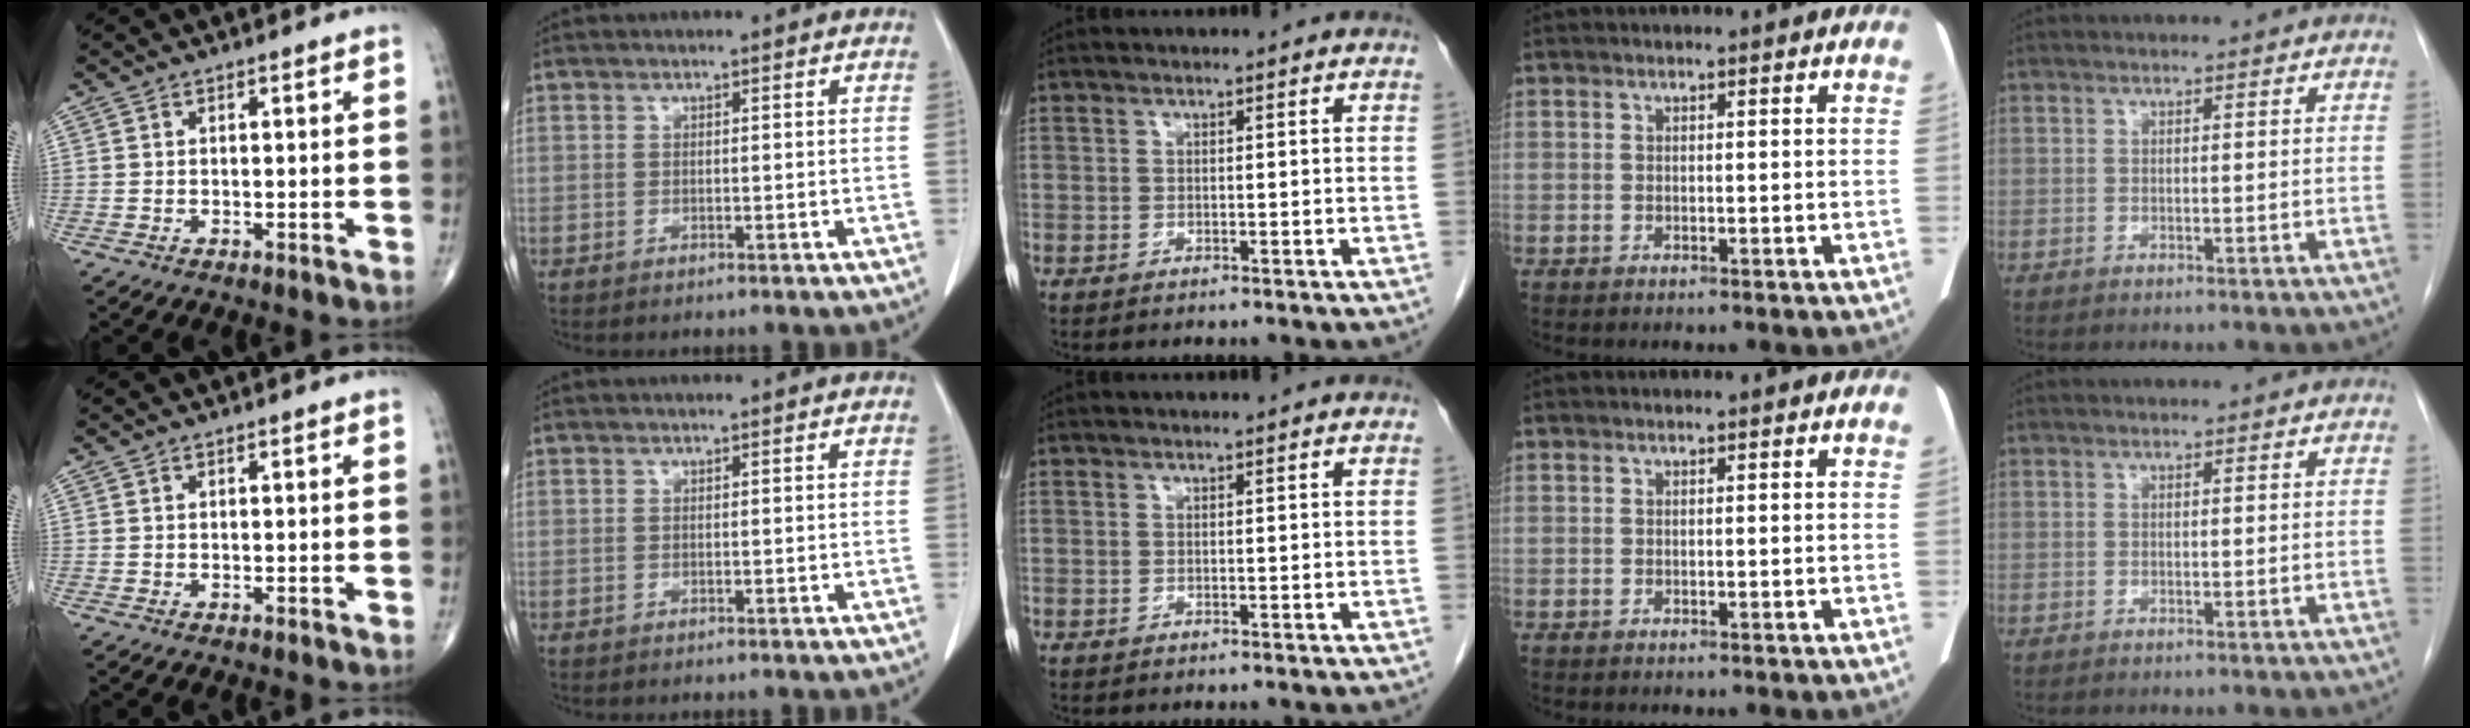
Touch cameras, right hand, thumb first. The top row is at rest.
{}